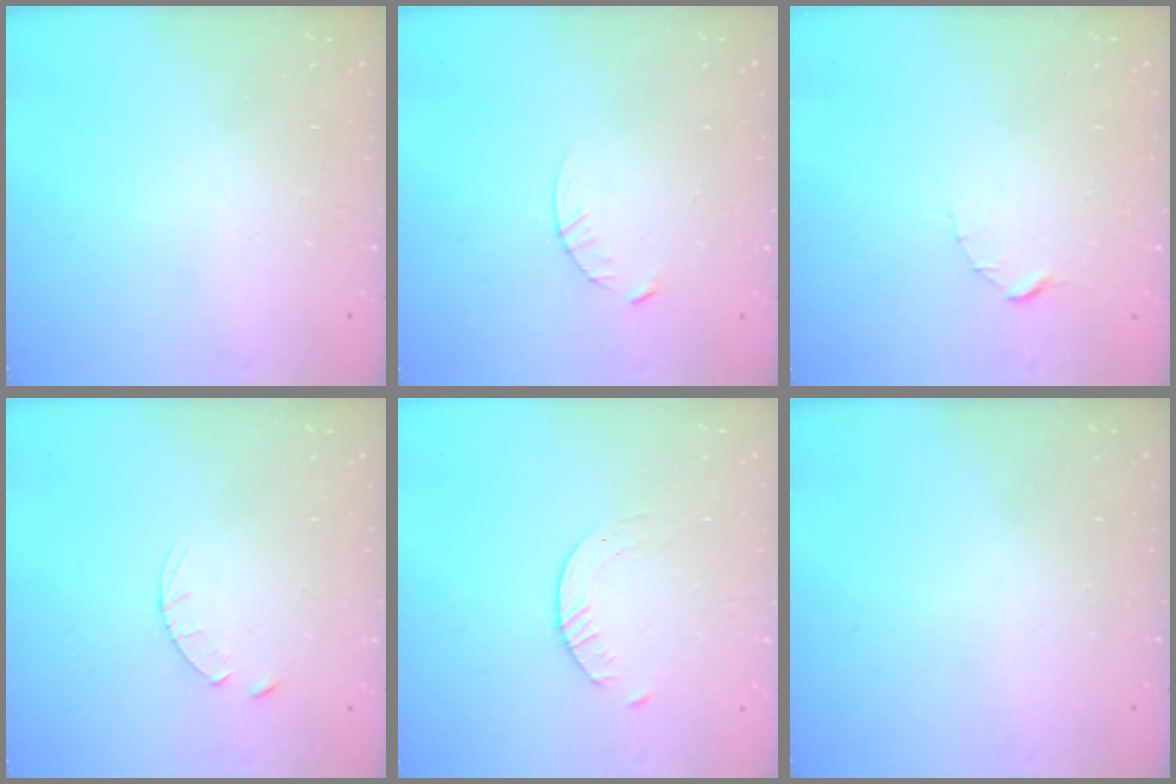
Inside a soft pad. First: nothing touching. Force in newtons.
{"total": 3.9, "press": 3.8, "slide": 0.4}
{"total": 1.5, "press": 1.5, "slide": 0.2}
{"total": 3.9, "press": 3.9, "slide": 0.4}
{"total": 3.5, "press": 3.5, "slide": 0.4}
{"total": 0.0}